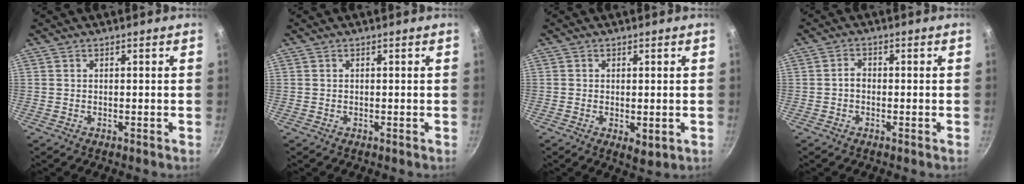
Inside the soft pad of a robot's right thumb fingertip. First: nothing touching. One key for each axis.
{"total": 0.0}
{"total": 3.3, "fx": -0.5, "fy": 1.7, "fz": 2.8, "tx": -0.044, "ty": -0.013, "tz": -0.004}
{"total": 1.8, "fx": -0.6, "fy": 1.3, "fz": 1.1, "tx": -0.016, "ty": 0.011, "tz": -0.014}